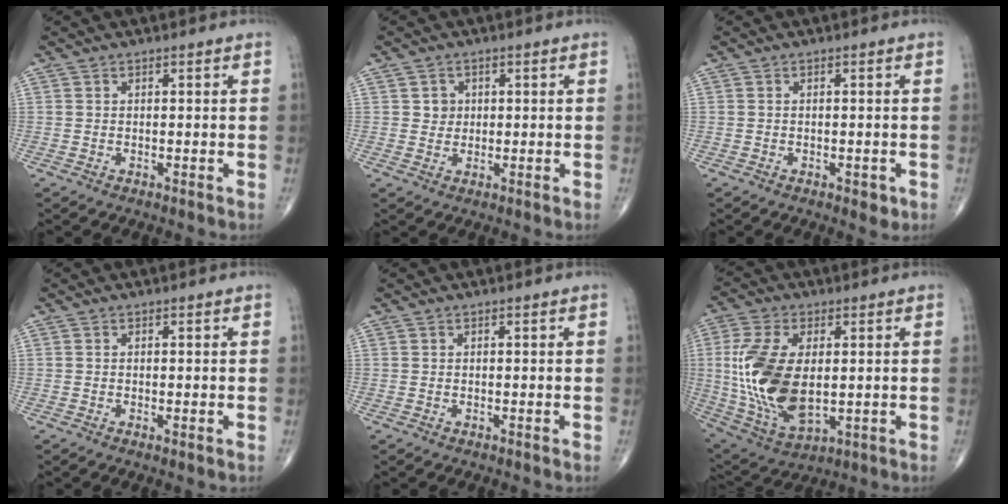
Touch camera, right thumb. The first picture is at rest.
{"total": 2.4, "force": [0.5, 2.2, 0.7], "torque": [0.003, 0.001, 0.006]}
{"total": 2.0, "force": [-0.8, 1.0, 1.5], "torque": [-0.013, -0.001, -0.008]}
{"total": 0.7, "force": [-0.2, 0.1, 0.6], "torque": [-0.014, -0.004, -0.004]}
{"total": 0.0}
{"total": 18.0, "force": [0.7, 9.7, 15.2], "torque": [-0.321, -0.016, 0.028]}